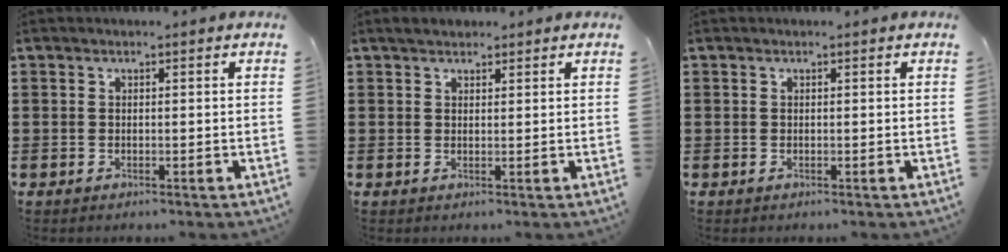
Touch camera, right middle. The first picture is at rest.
{"total": 1.5, "force": [1.4, 0.6, 0.1], "torque": [0.002, 0.002, 0.025]}
{"total": 0.0}